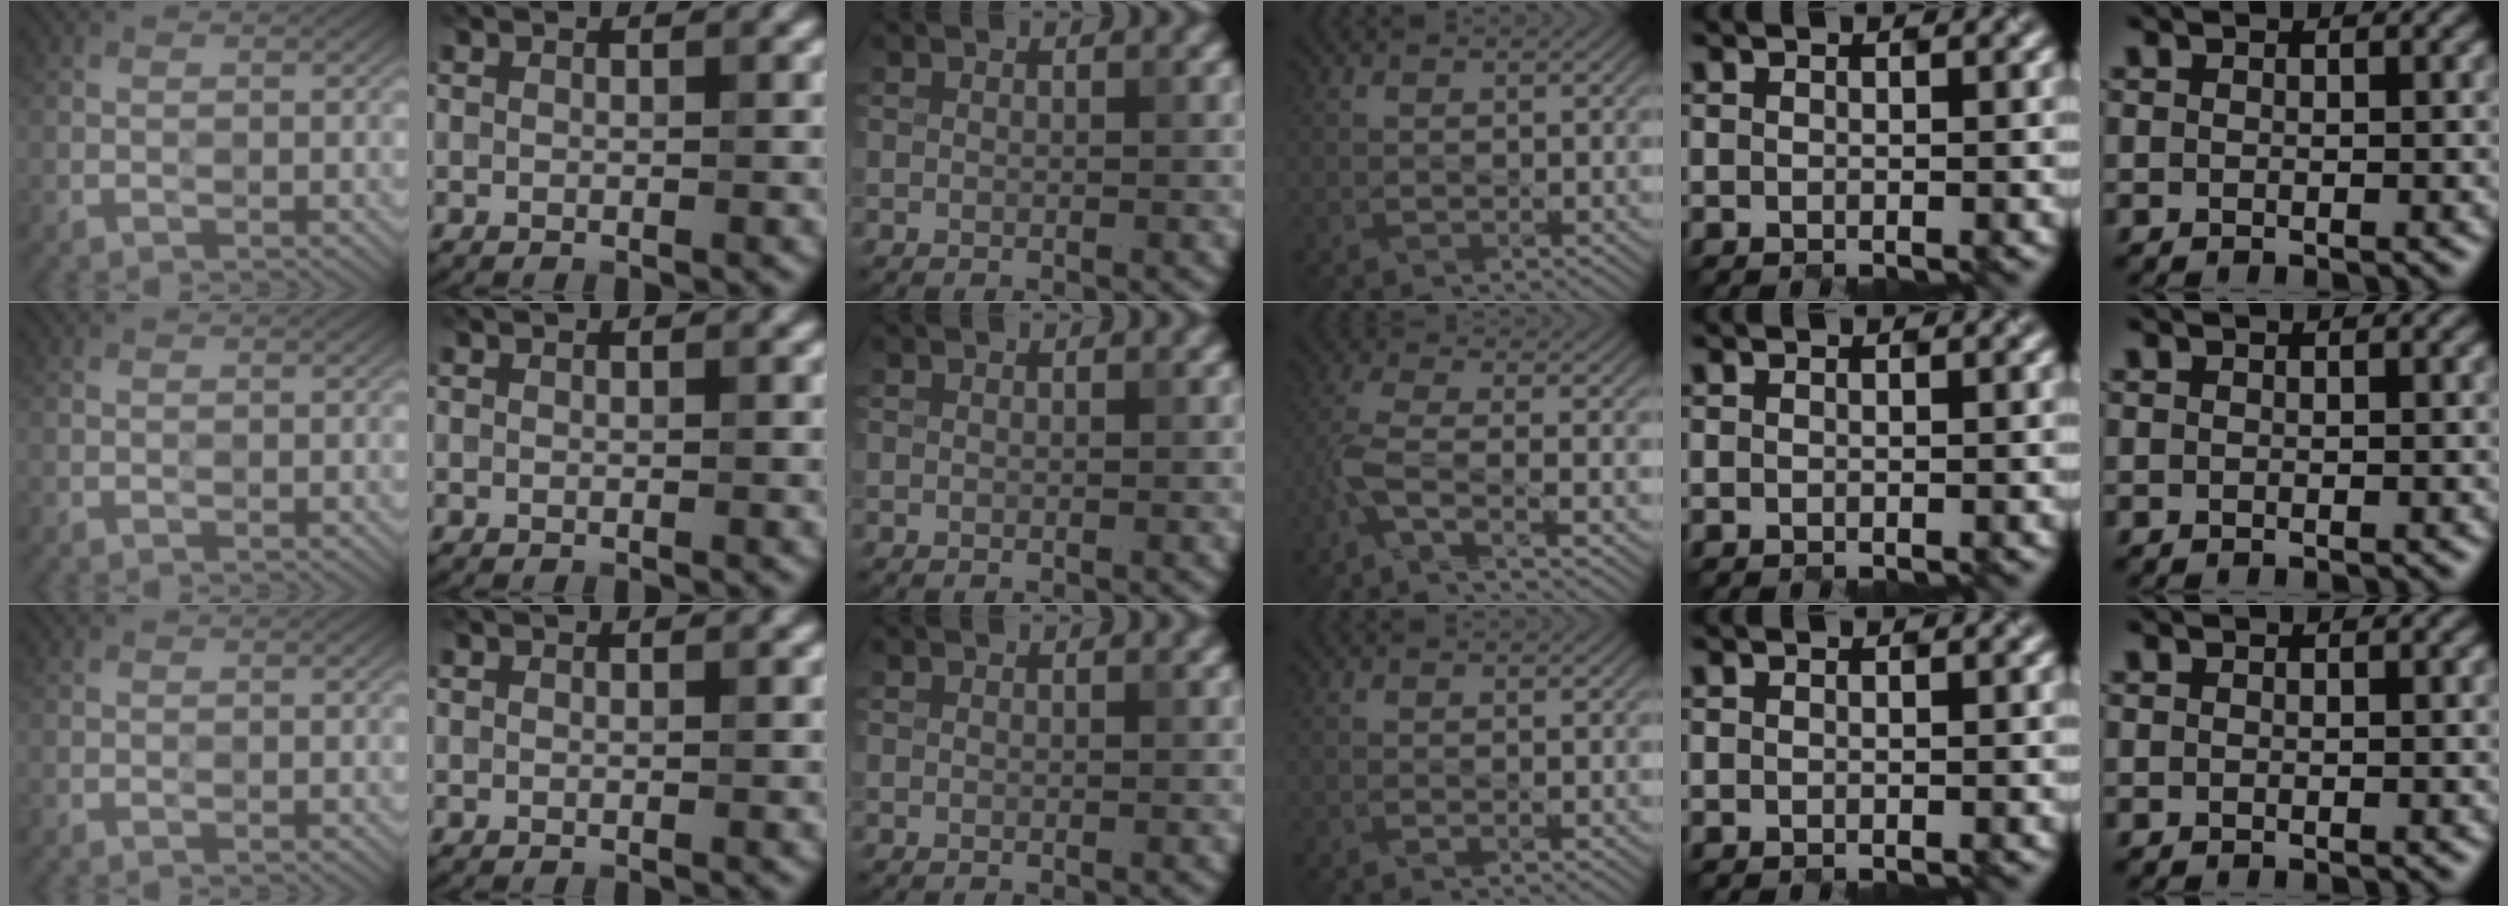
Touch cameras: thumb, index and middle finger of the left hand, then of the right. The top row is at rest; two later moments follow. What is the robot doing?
{"motion": "open", "object": "sandwich press"}